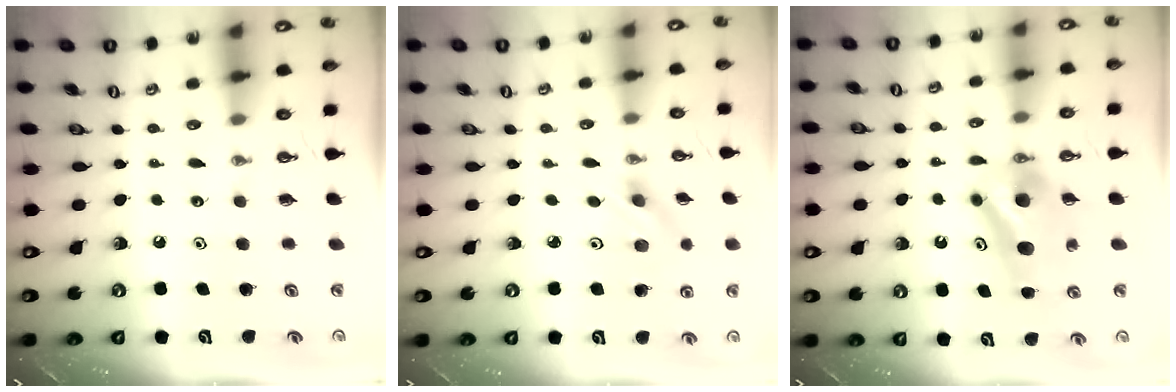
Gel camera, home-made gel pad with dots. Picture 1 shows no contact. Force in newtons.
{"total": 4.1, "press": 3.8, "slide": 1.3}
{"total": 9.3, "press": 5.9, "slide": 7.2}